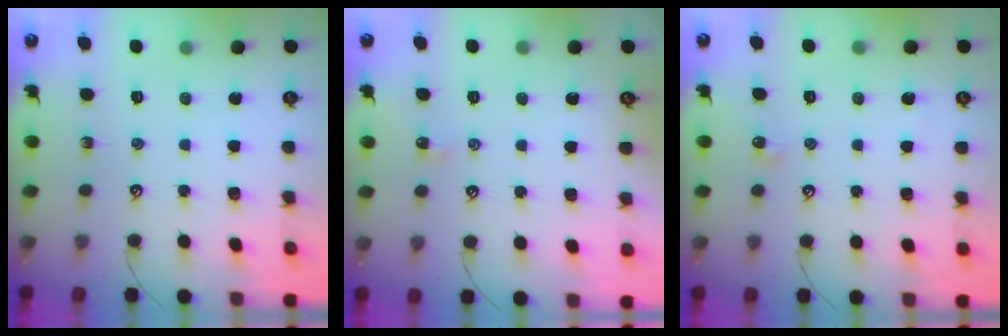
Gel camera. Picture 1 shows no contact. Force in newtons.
{"total": 0.6, "press": 0.5, "slide": 0.4}
{"total": 3.2, "press": 3.2, "slide": 0.5}